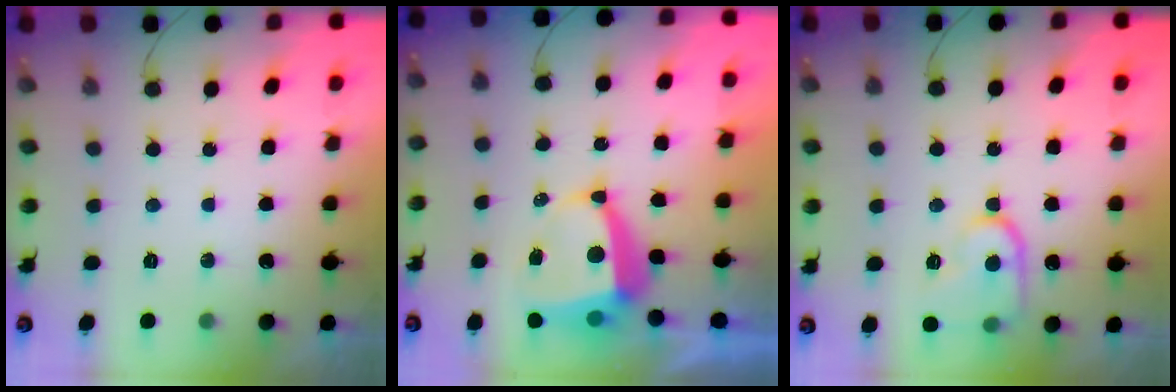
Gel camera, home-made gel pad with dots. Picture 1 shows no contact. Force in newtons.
{"total": 7.5, "press": 7.5, "slide": 0.9}
{"total": 12.5, "press": 12.5, "slide": 1.3}